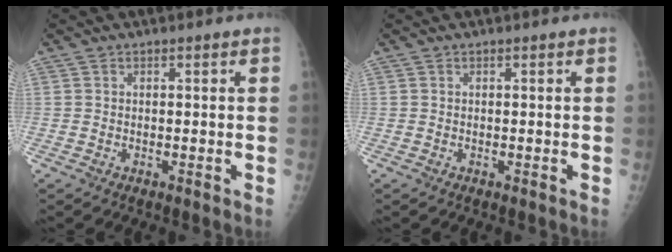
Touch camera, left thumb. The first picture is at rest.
{"total": 0.0}